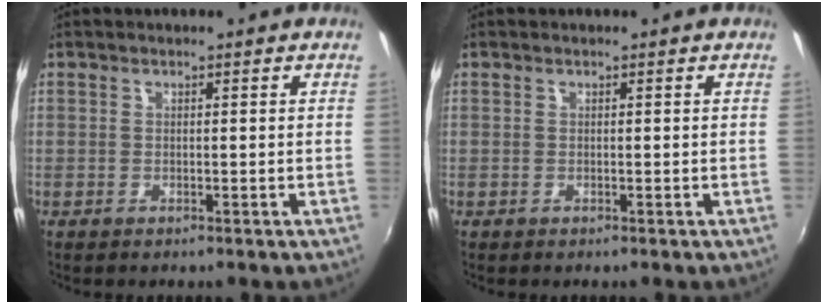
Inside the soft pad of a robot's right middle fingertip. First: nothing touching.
{"total": 0.0}